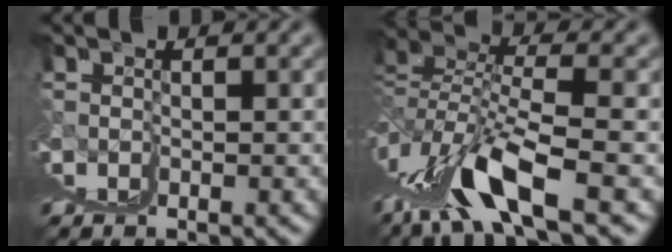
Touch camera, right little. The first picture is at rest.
{"total": 6.1, "force": [2.1, -0.1, 5.8], "torque": [-0.104, 0.021, 0.040]}